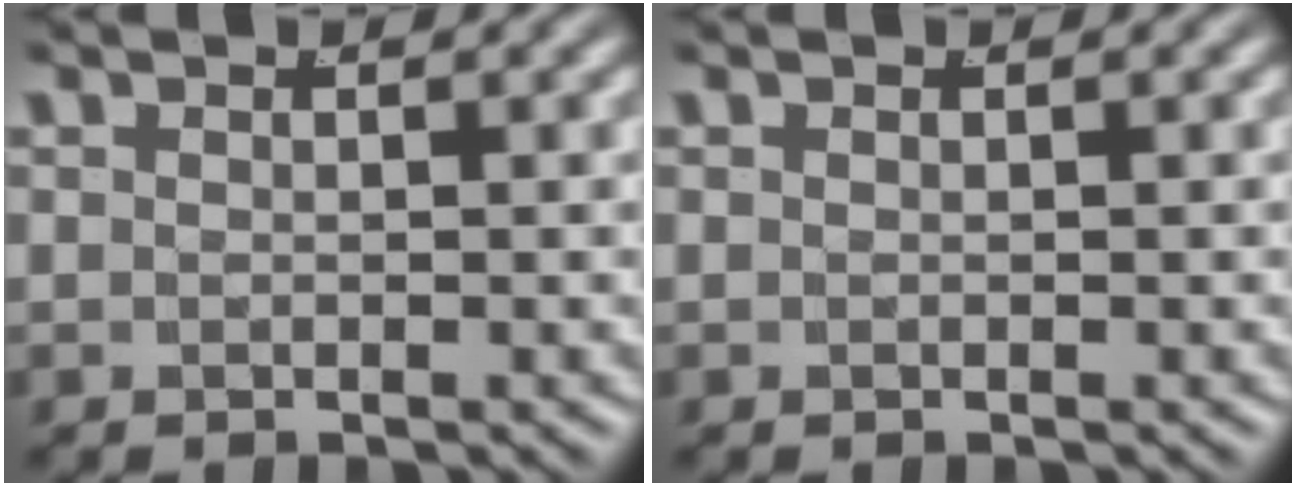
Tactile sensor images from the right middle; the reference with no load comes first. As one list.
[{"total": 0.0}]